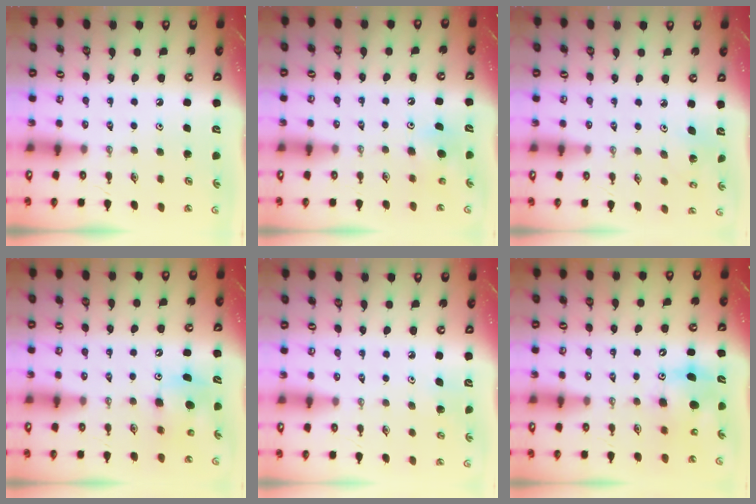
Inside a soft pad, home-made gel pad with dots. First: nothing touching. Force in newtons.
{"total": 6.2, "press": 6.1, "slide": 1.1}
{"total": 2.6, "press": 2.6, "slide": 0.2}
{"total": 8.5, "press": 8.4, "slide": 1.0}
{"total": 3.7, "press": 3.6, "slide": 0.3}
{"total": 9.2, "press": 9.0, "slide": 1.9}